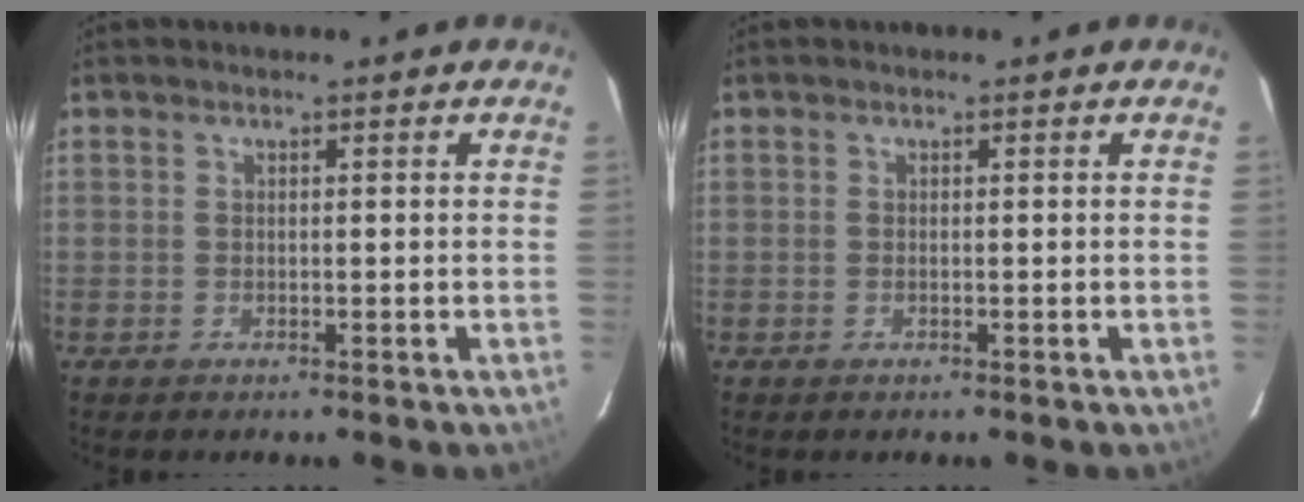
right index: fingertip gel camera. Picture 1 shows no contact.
{"total": 0.0}